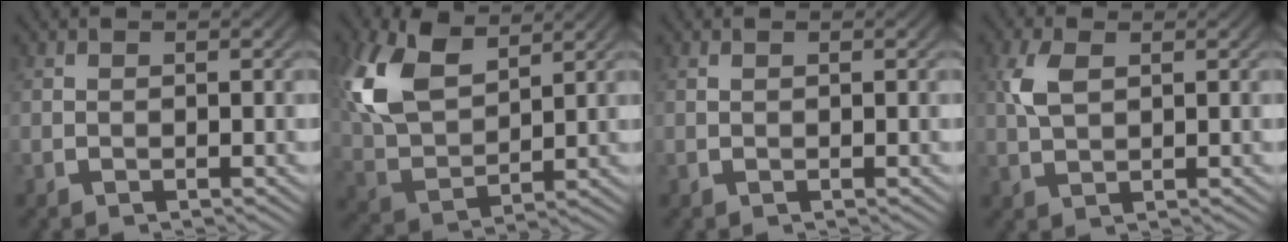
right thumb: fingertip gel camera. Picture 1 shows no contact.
{"total": 9.2, "force": [3.0, 5.9, 6.4], "torque": [-0.169, -0.022, 0.071]}
{"total": 0.0}
{"total": 2.6, "force": [1.2, 1.3, 1.9], "torque": [-0.049, 0.000, 0.030]}